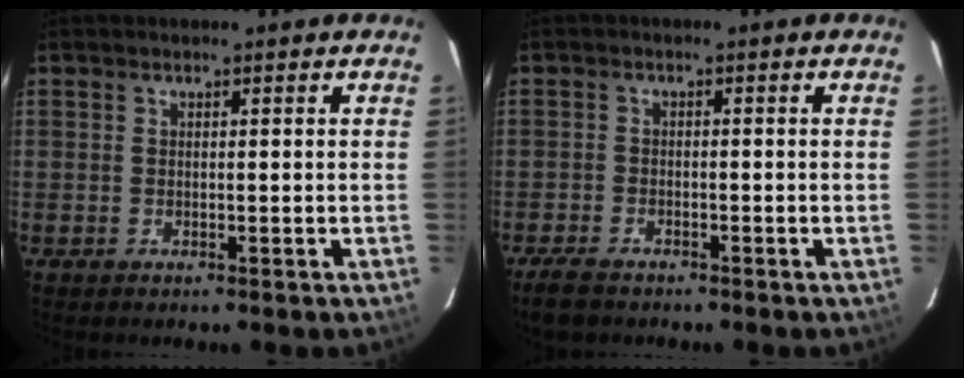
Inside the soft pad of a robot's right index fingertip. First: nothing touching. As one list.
[{"total": 4.8, "force": [-3.9, 2.1, 1.9], "torque": [-0.061, -0.009, -0.073]}]